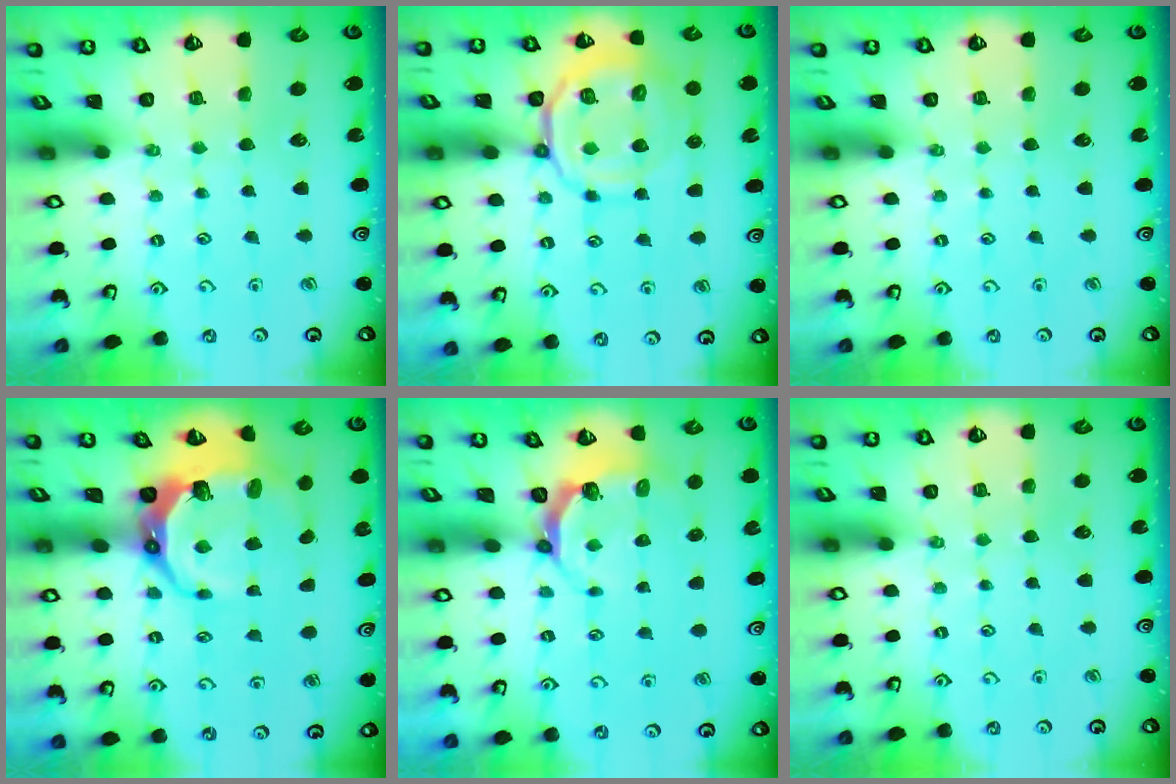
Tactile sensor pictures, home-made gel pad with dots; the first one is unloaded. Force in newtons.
{"total": 14.0, "press": 14.0, "slide": 1.5}
{"total": 0.0}
{"total": 12.1, "press": 10.8, "slide": 5.4}
{"total": 5.4, "press": 4.4, "slide": 3.1}
{"total": 0.0}